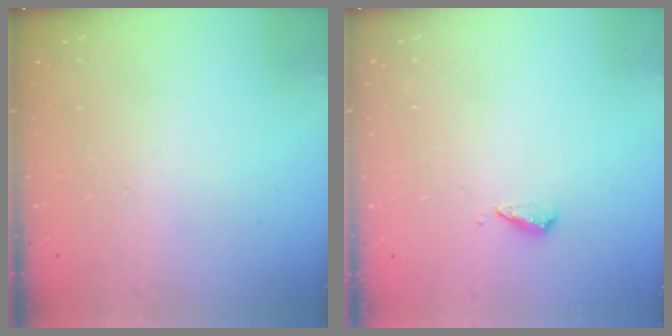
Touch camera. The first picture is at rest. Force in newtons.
{"total": 3.0, "press": 3.0, "slide": 0.2}